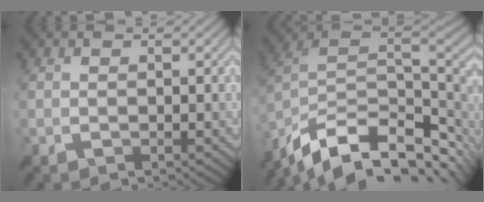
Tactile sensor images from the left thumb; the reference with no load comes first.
{"total": 16.1, "force": [-8.2, 8.2, 11.1], "torque": [-0.242, -0.024, -0.136]}